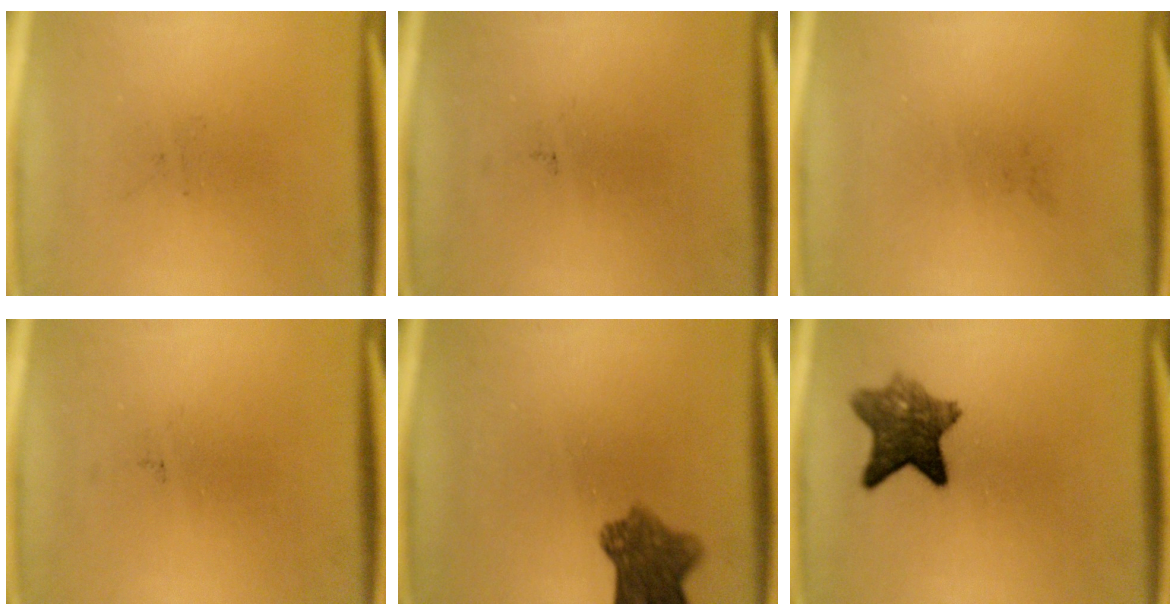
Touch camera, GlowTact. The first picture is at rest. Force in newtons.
{"total": 0.0}
{"total": 0.0}
{"total": 0.0}
{"total": 7.3}
{"total": 7.5}